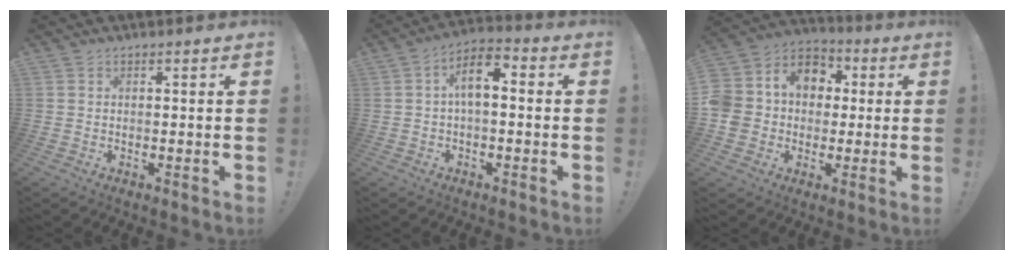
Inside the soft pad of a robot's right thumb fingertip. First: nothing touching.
{"total": 8.2, "force": [0.7, 4.0, 7.2], "torque": [-0.116, 0.011, 0.015]}
{"total": 11.9, "force": [0.1, 10.9, 5.0], "torque": [-0.085, 0.011, 0.010]}